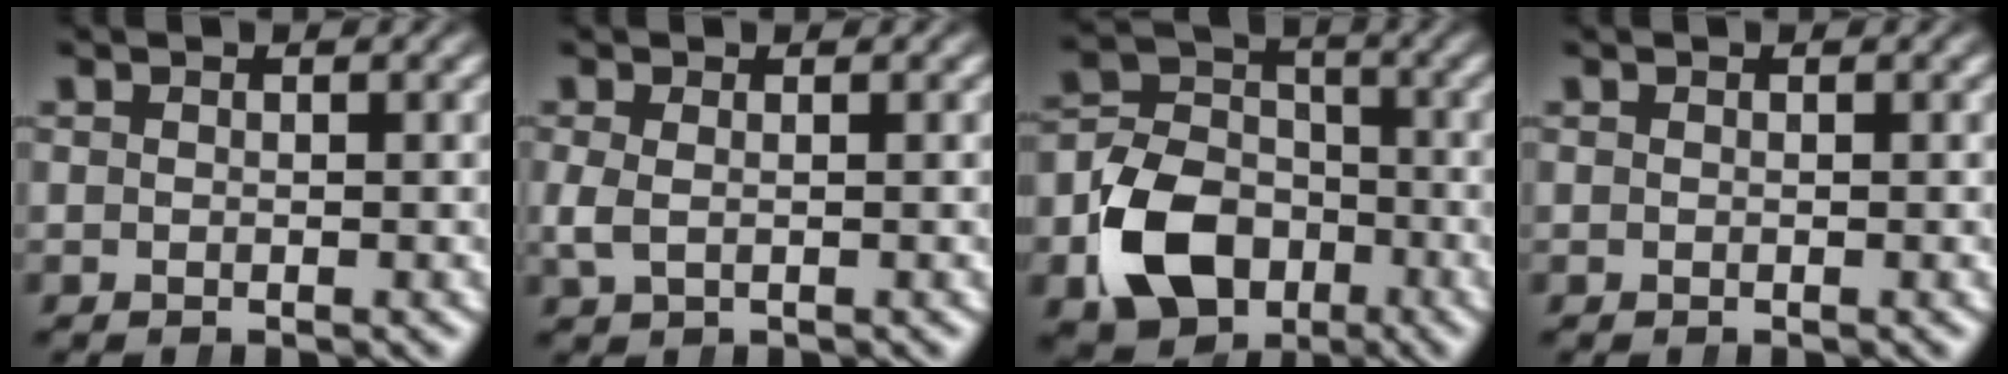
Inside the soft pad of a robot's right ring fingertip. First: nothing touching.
{"total": 1.2, "force": [0.1, 0.6, 1.0], "torque": [-0.034, -0.008, 0.010]}
{"total": 8.6, "force": [-2.7, 6.8, 4.5], "torque": [-0.066, -0.019, -0.049]}
{"total": 0.0}